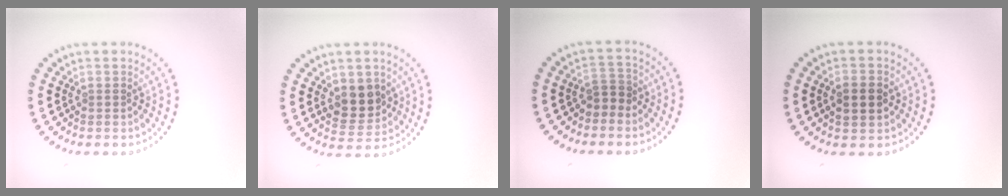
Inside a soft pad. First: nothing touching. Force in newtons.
{"total": 3.5, "press": 3.4, "slide": 0.9}
{"total": 1.6, "press": 1.4, "slide": 0.8}
{"total": 3.0, "press": 3.0, "slide": 0.2}